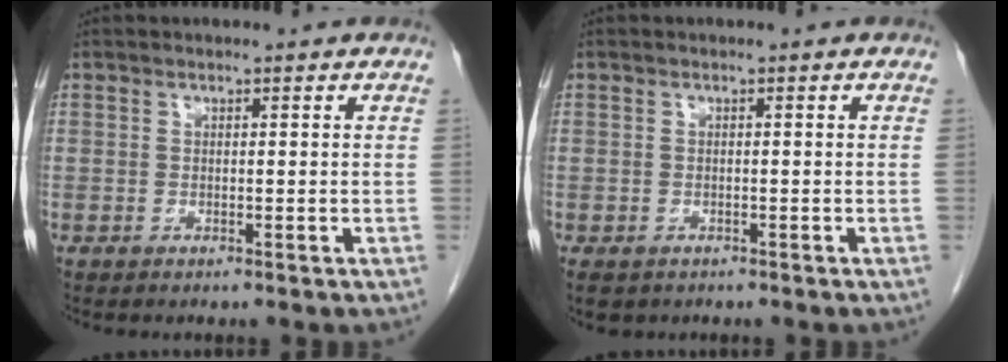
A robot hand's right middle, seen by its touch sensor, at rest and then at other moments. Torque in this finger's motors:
{"motor_torque": [0.21, -0.30, 0.14, 0.03]}